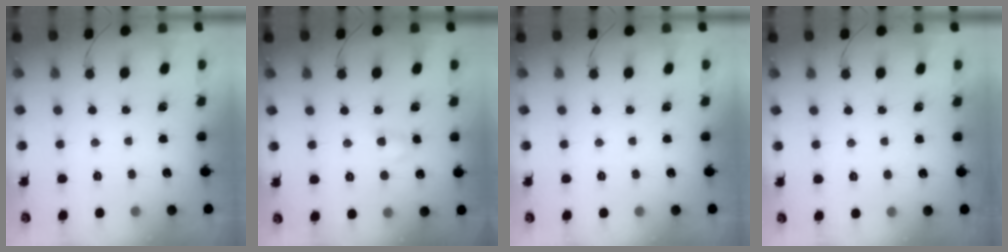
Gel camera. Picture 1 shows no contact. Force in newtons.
{"total": 2.7, "press": 2.5, "slide": 1.0}
{"total": 0.0}
{"total": 1.0, "press": 1.0, "slide": 0.2}